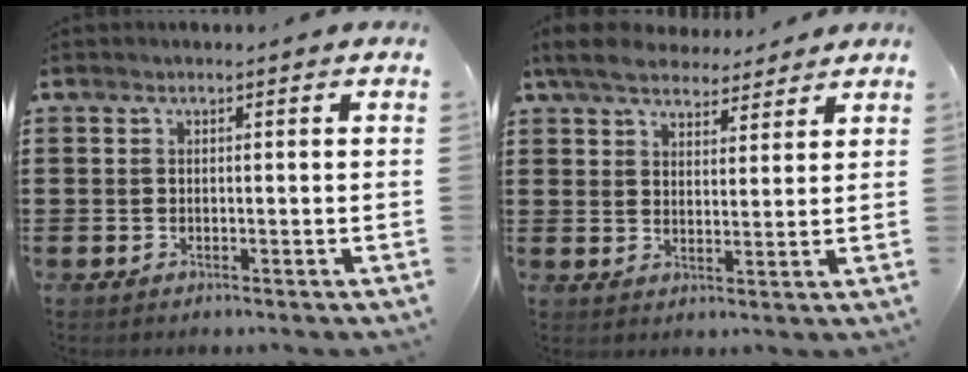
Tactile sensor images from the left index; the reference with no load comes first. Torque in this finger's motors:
{"motor_torque": [2.14, 0.00, 0.73, 0.21]}